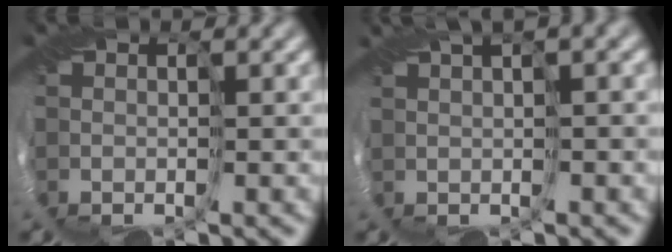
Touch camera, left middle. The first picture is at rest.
{"total": 4.4, "force": [2.2, 1.2, 3.6], "torque": [-0.055, 0.021, 0.034]}